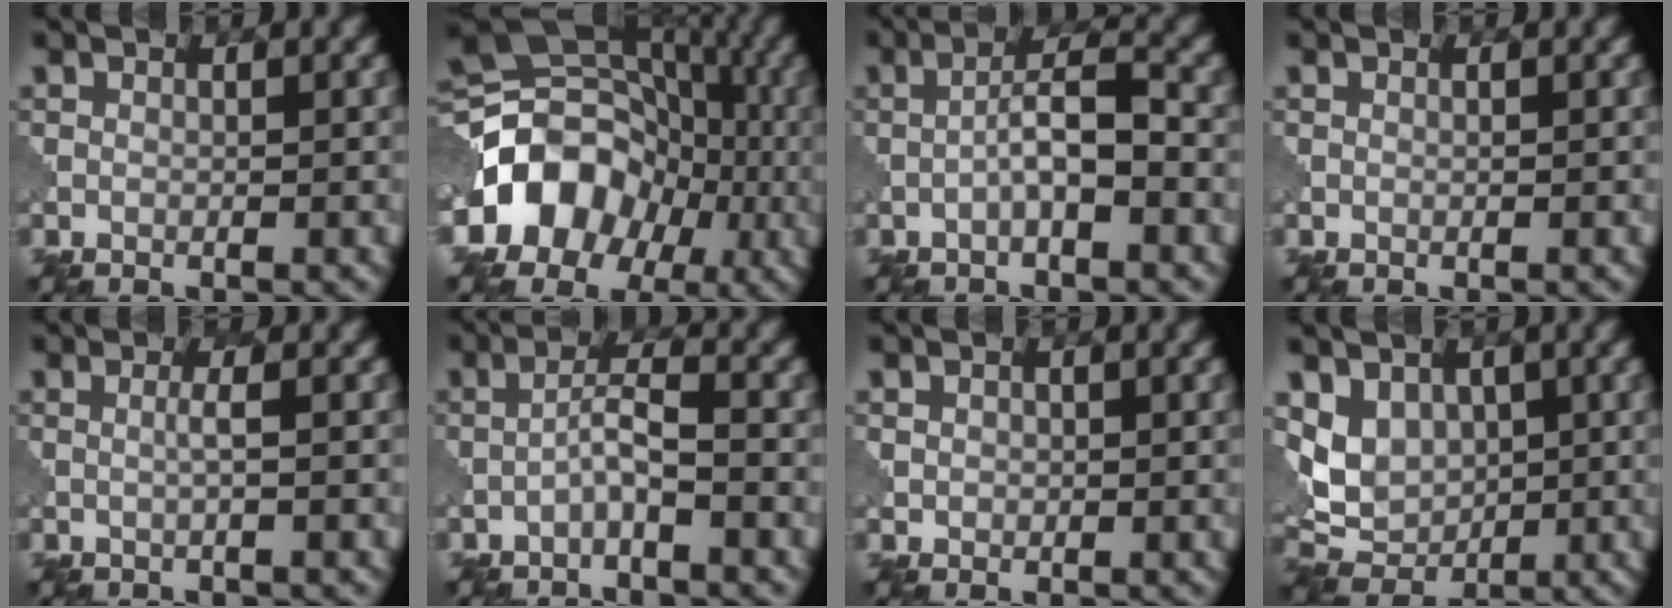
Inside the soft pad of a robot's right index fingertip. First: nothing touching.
{"total": 12.3, "force": [-3.8, 9.9, 6.2], "torque": [-0.103, 0.007, -0.086]}
{"total": 3.6, "force": [-1.1, 0.7, 3.4], "torque": [-0.060, 0.013, -0.026]}
{"total": 0.0}
{"total": 1.2, "force": [0.0, 0.1, 1.2], "torque": [-0.021, 0.004, -0.003]}
{"total": 2.4, "force": [-1.1, 0.2, 2.1], "torque": [-0.040, 0.013, -0.027]}
{"total": 0.8, "force": [0.1, 0.8, 0.2], "torque": [-0.001, -0.002, 0.005]}
{"total": 5.8, "force": [1.5, 4.5, 3.3], "torque": [-0.057, -0.011, 0.028]}